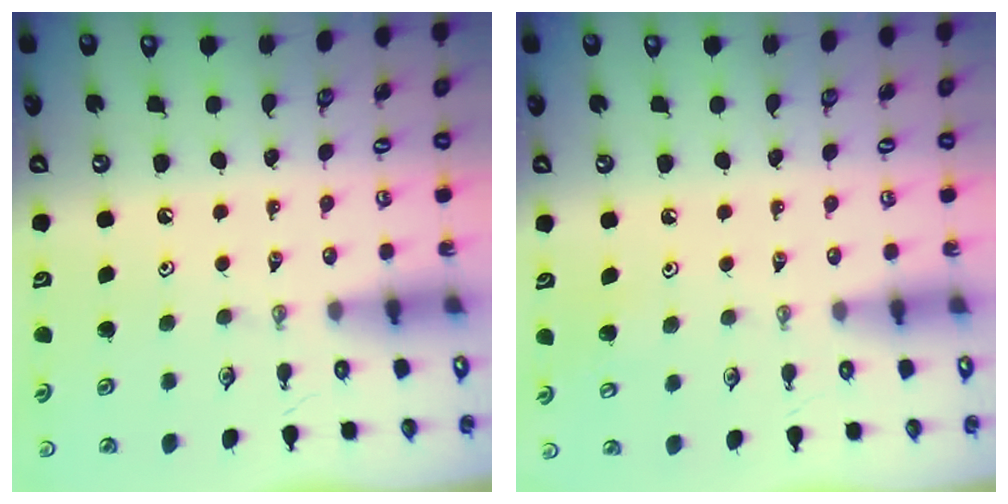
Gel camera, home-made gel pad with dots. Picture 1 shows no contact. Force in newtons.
{"total": 4.8, "press": 4.7, "slide": 0.7}